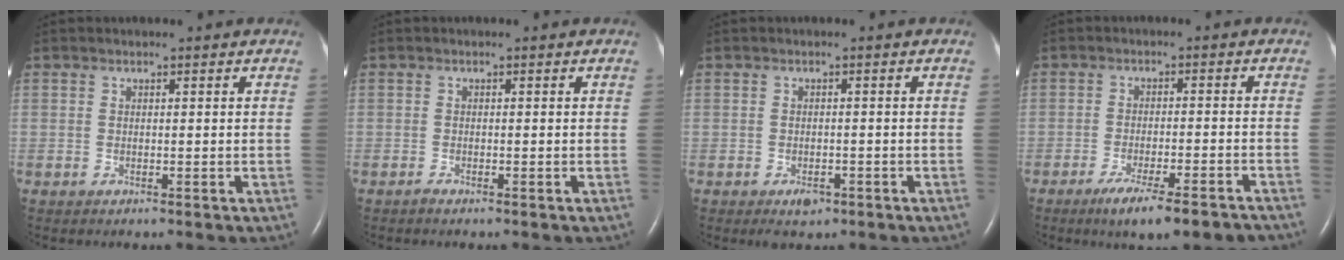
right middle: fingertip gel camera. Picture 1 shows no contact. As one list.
[{"total": 0.5, "force": [-0.5, -0.1, 0.2], "torque": [-0.010, -0.003, -0.010]}, {"total": 2.3, "force": [-1.4, 1.2, 1.4], "torque": [-0.023, -0.001, -0.014]}, {"total": 10.5, "force": [-8.0, 1.2, 6.7], "torque": [-0.089, -0.016, -0.115]}]